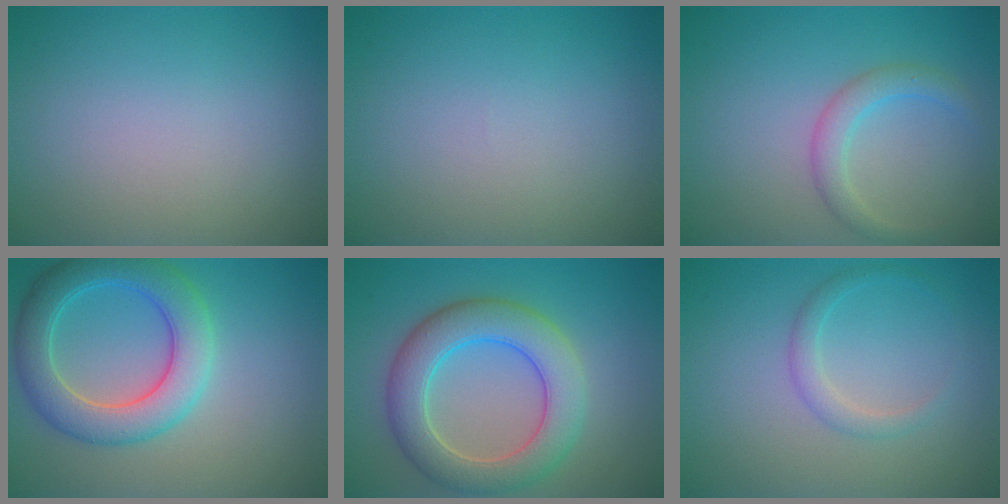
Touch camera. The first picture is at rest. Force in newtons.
{"total": 0.0}
{"total": 2.3, "press": 2.3, "slide": 0.0}
{"total": 6.2, "press": 6.2, "slide": 0.1}
{"total": 6.7, "press": 6.7, "slide": 0.5}
{"total": 1.6, "press": 1.6, "slide": 0.1}